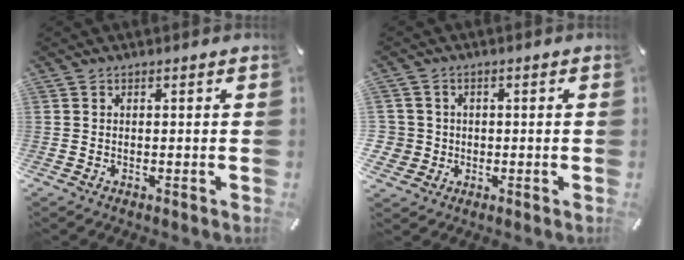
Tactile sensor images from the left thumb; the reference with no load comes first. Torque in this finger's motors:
{"motor_torque": [0.13, 0.16, 0.67, 0.30, 0.06]}